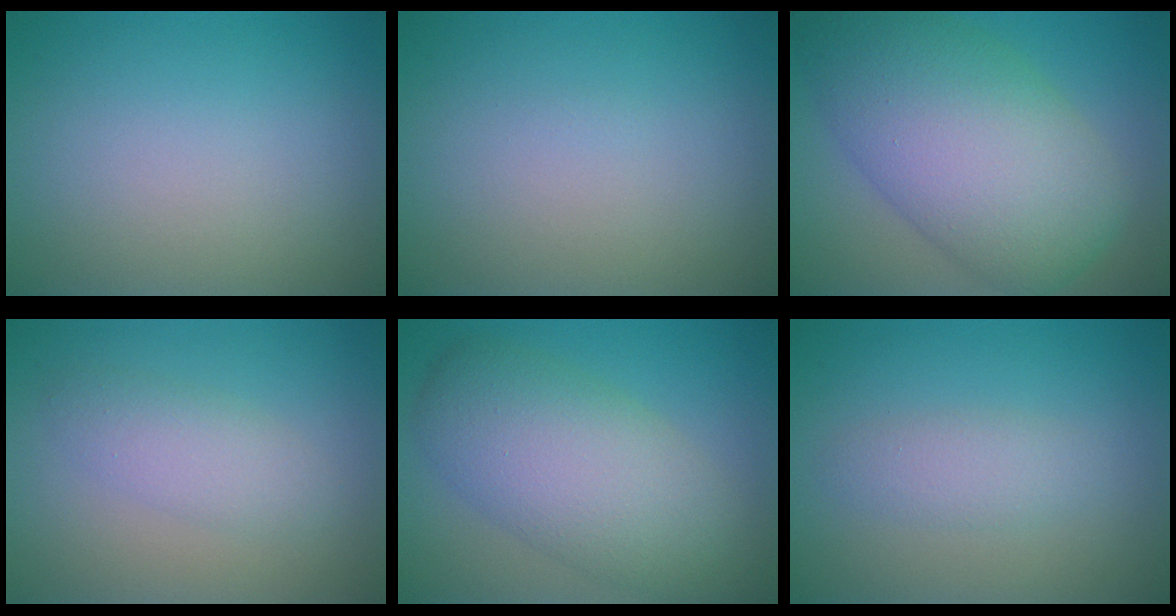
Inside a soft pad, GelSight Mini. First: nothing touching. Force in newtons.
{"total": 0.0}
{"total": 11.2, "press": 11.2, "slide": 0.4}
{"total": 2.5, "press": 2.5, "slide": 0.1}
{"total": 8.1, "press": 8.1, "slide": 0.4}
{"total": 2.0, "press": 2.0, "slide": 0.1}